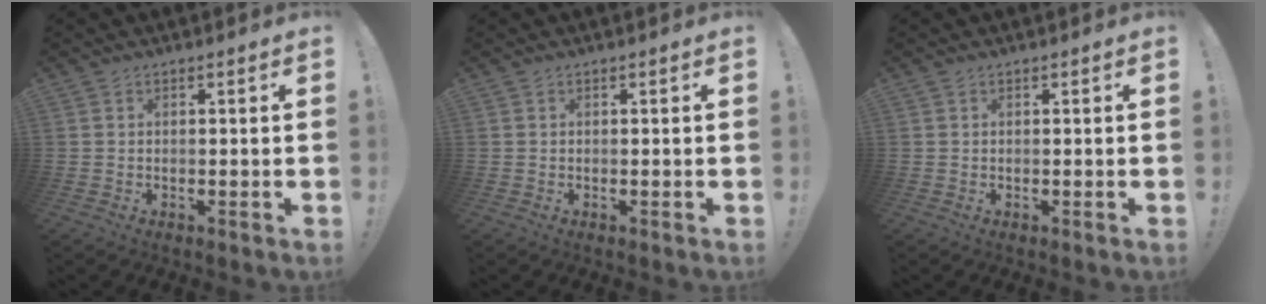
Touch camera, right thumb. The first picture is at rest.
{"total": 0.0}
{"total": 0.0}